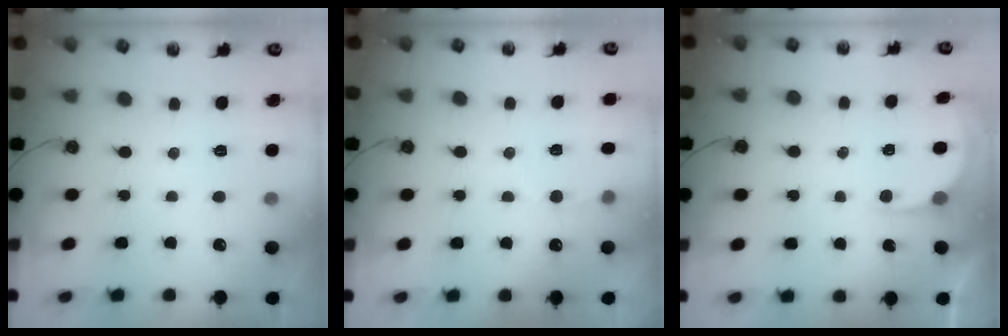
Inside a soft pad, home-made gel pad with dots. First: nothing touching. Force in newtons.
{"total": 4.4, "press": 4.3, "slide": 1.2}
{"total": 2.7, "press": 2.7, "slide": 0.2}